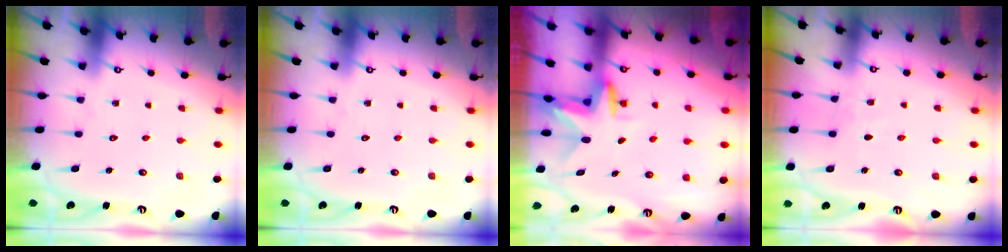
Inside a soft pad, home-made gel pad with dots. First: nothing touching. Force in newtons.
{"total": 0.0}
{"total": 3.0, "press": 3.0, "slide": 0.2}
{"total": 2.9, "press": 2.9, "slide": 0.5}